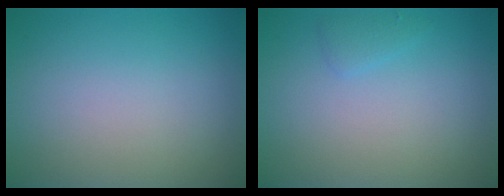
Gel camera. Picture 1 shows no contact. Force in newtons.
{"total": 0.9, "press": 0.9, "slide": 0.1}